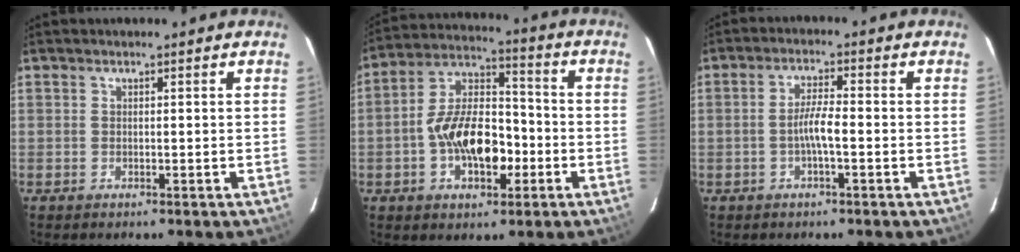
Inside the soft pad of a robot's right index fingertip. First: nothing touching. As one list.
[{"total": 13.5, "force": [-3.7, 7.1, 10.9], "torque": [-0.207, 0.020, -0.059]}, {"total": 3.9, "force": [-1.2, 0.3, 3.7], "torque": [-0.072, 0.005, -0.023]}]